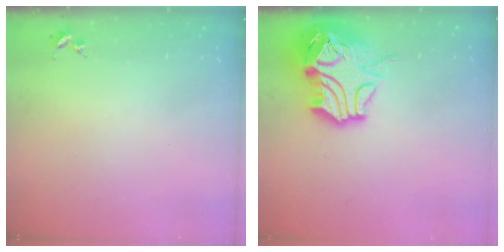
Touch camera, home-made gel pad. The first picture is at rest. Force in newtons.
{"total": 18.6, "press": 18.4, "slide": 2.7}